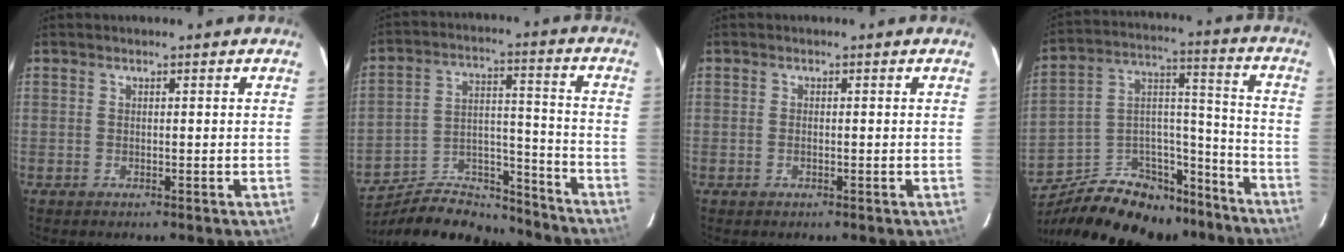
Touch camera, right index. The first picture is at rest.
{"total": 17.1, "force": [-15.4, 5.8, 4.8], "torque": [-0.091, 0.042, -0.231]}
{"total": 0.7, "force": [-0.3, 0.4, 0.6], "torque": [-0.011, 0.000, -0.005]}
{"total": 23.1, "force": [-17.6, 11.5, 9.7], "torque": [-0.188, 0.067, -0.245]}